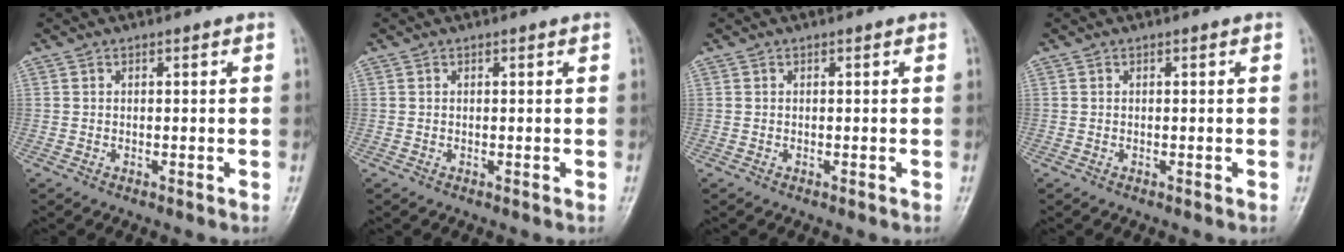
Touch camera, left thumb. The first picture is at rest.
{"total": 0.0}
{"total": 0.0}
{"total": 0.0}